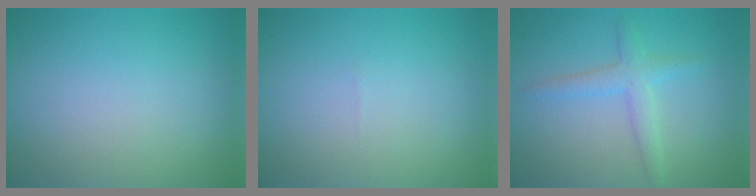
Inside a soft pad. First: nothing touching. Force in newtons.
{"total": 0.0}
{"total": 2.4, "press": 2.4, "slide": 0.2}